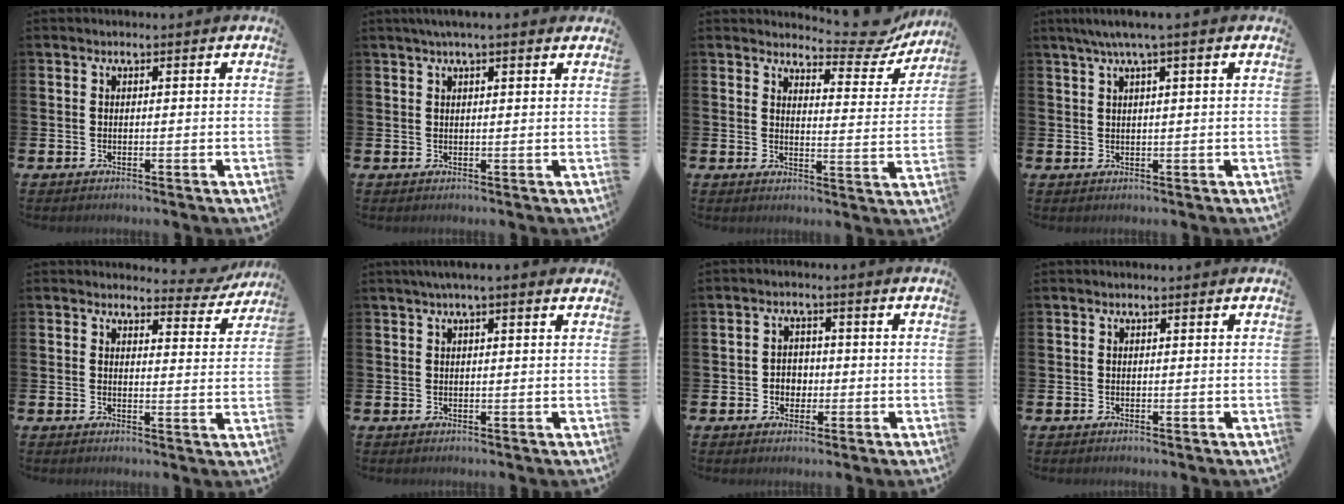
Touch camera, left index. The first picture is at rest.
{"total": 2.4, "force": [1.9, 0.2, 1.5], "torque": [-0.019, -0.001, 0.031]}
{"total": 5.8, "force": [5.4, 1.4, 1.4], "torque": [-0.019, -0.044, 0.088]}
{"total": 3.1, "force": [1.9, -0.3, 2.4], "torque": [-0.052, 0.003, 0.033]}
{"total": 3.1, "force": [2.8, 1.2, 0.4], "torque": [0.001, -0.021, 0.044]}
{"total": 1.9, "force": [1.3, 0.0, 1.4], "torque": [-0.023, 0.001, 0.022]}
{"total": 2.8, "force": [-0.6, 2.5, 1.0], "torque": [-0.014, 0.002, -0.018]}
{"total": 0.0}